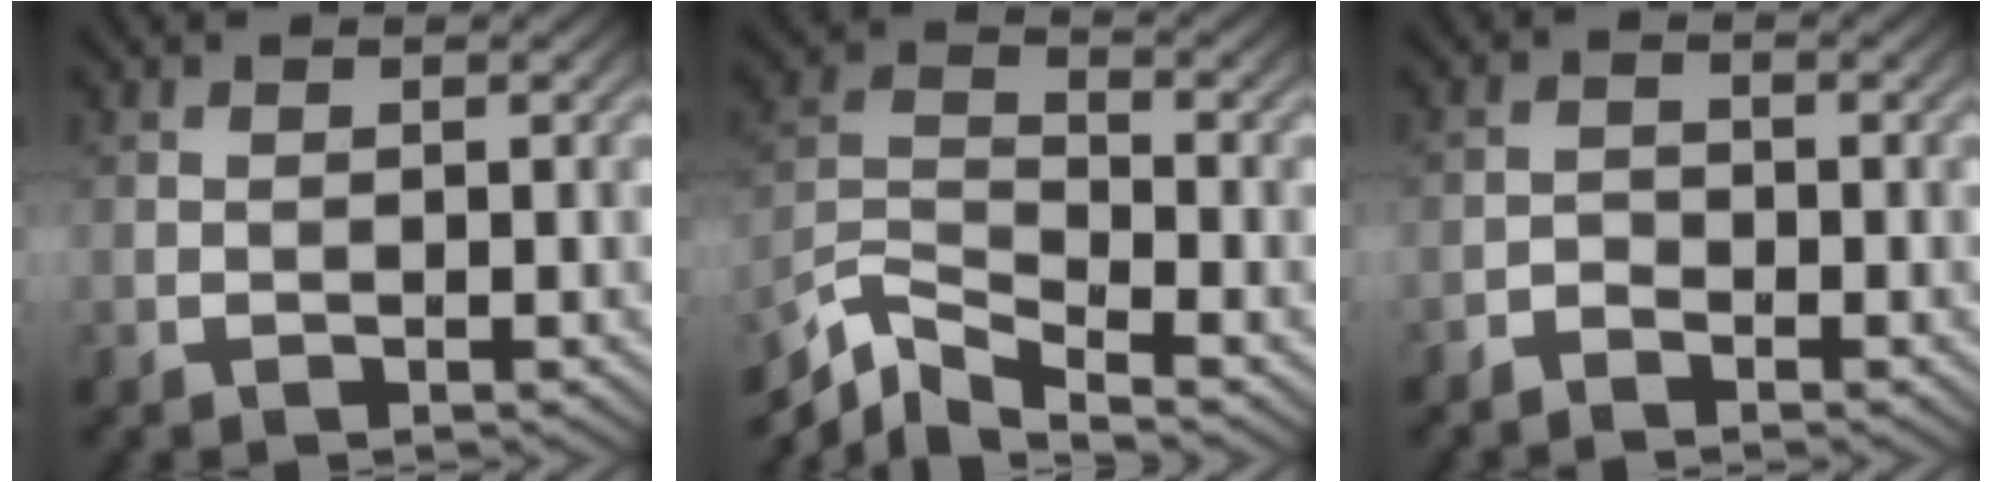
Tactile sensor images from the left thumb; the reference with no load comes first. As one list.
[{"total": 7.5, "force": [-5.7, 2.3, 4.4], "torque": [-0.096, -0.010, -0.127]}, {"total": 1.5, "force": [-1.3, 0.7, 0.3], "torque": [-0.003, 0.004, -0.031]}]